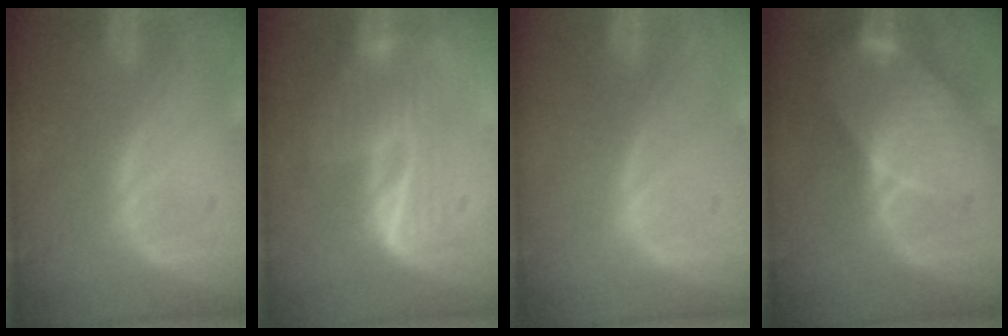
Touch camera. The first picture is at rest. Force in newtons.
{"total": 6.3, "press": 5.5, "slide": 3.1}
{"total": 0.0}
{"total": 7.5, "press": 7.3, "slide": 1.4}